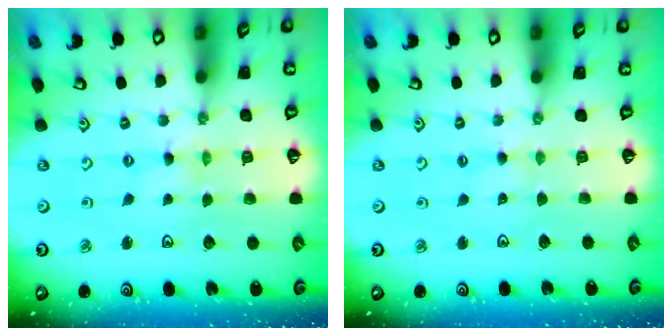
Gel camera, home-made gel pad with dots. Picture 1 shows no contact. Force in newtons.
{"total": 1.4, "press": 1.4, "slide": 0.2}